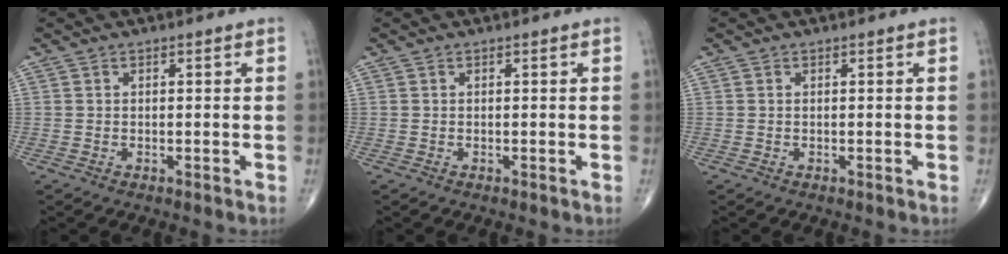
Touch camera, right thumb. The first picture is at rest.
{"total": 0.0}
{"total": 0.0}